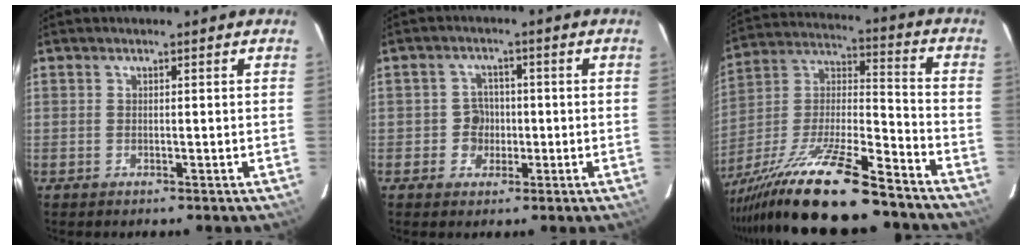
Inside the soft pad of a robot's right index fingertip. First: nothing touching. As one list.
[{"total": 3.6, "force": [-0.6, 3.4, 1.0], "torque": [-0.011, 0.010, -0.008]}, {"total": 21.7, "force": [-17.0, 2.3, 13.3], "torque": [-0.261, -0.026, -0.305]}]